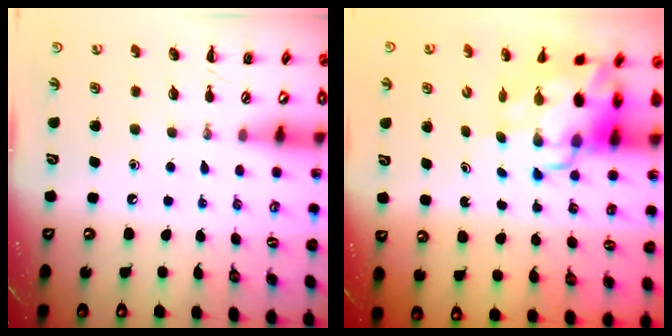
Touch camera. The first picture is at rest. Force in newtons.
{"total": 11.0, "press": 10.6, "slide": 3.0}